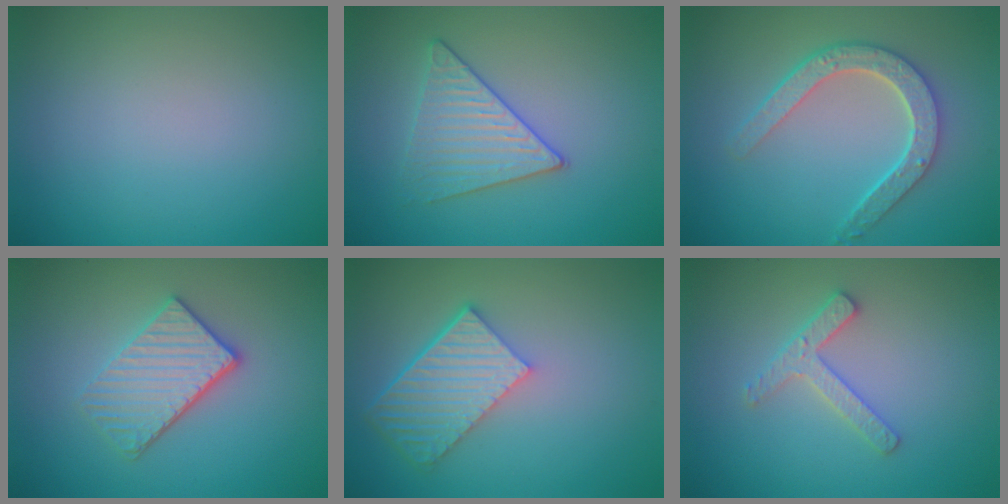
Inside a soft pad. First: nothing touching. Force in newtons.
{"total": 3.2, "press": 3.2, "slide": 0.3}
{"total": 4.6, "press": 3.6, "slide": 2.9}
{"total": 3.8, "press": 3.2, "slide": 2.0}
{"total": 5.8, "press": 4.2, "slide": 4.0}
{"total": 2.4, "press": 2.4, "slide": 0.4}